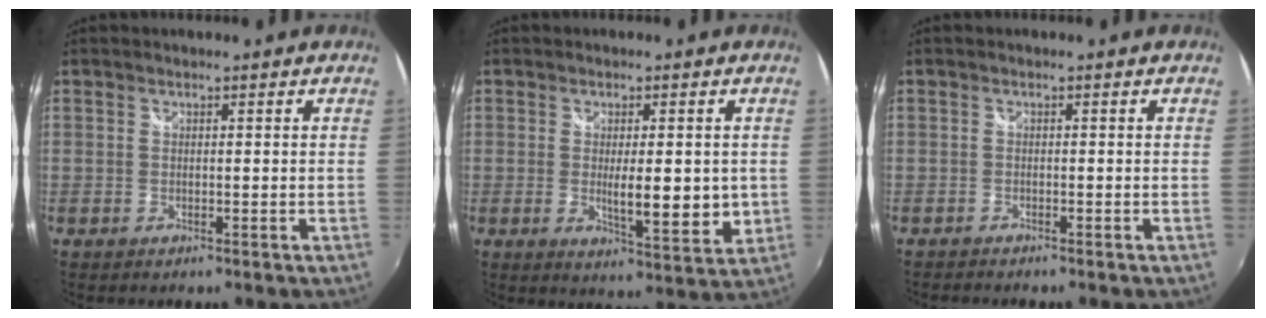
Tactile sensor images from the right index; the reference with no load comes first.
{"total": 9.1, "force": [-0.5, 2.6, 8.7], "torque": [-0.135, -0.021, 0.001]}
{"total": 1.5, "force": [-1.5, 0.2, 0.3], "torque": [-0.015, -0.008, -0.029]}